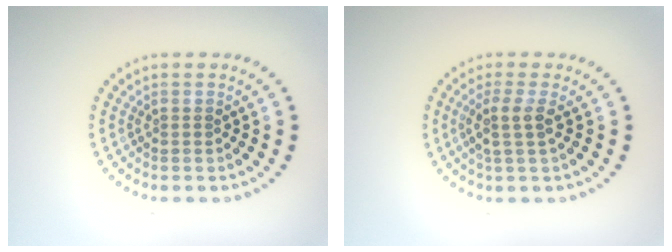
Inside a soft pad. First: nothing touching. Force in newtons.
{"total": 2.3, "press": 1.9, "slide": 1.4}